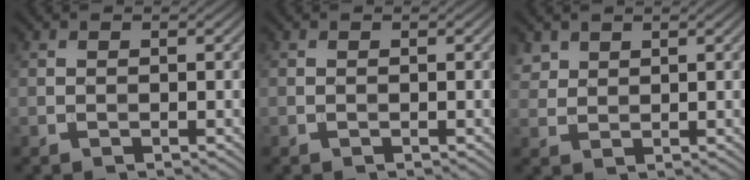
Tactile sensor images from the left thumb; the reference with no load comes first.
{"total": 0.0}
{"total": 2.3, "force": [1.8, 1.4, 0.7], "torque": [-0.022, 0.002, 0.042]}